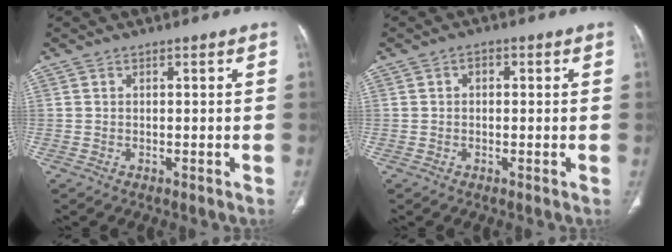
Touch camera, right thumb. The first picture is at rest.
{"total": 1.6, "force": [0.3, 1.2, 1.0], "torque": [-0.007, 0.008, 0.001]}